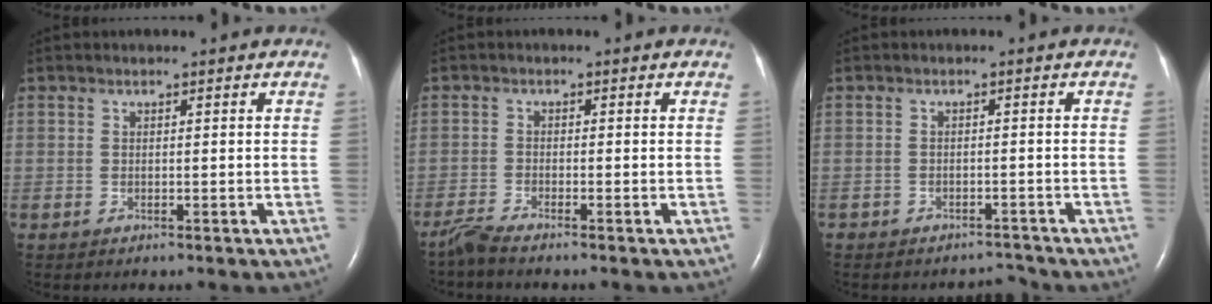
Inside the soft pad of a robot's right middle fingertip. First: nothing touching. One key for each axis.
{"total": 2.2, "fx": -2.1, "fy": -0.4, "fz": 0.7, "tx": -0.027, "ty": -0.011, "tz": -0.046}
{"total": 2.2, "fx": -2.0, "fy": 0.6, "fz": -0.6, "tx": 0.013, "ty": -0.001, "tz": -0.029}